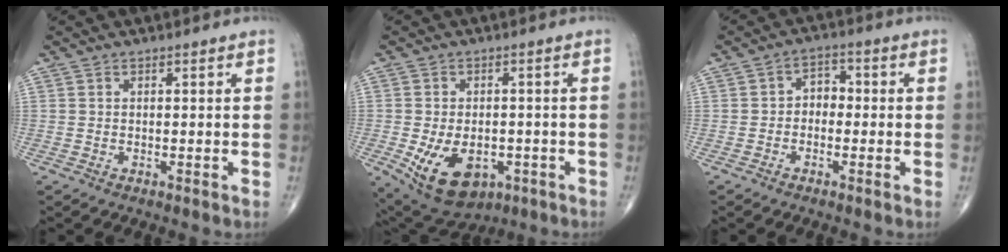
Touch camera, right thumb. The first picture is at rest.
{"total": 12.6, "force": [-4.2, 7.9, 8.8], "torque": [-0.137, 0.004, -0.048]}
{"total": 3.8, "force": [-0.7, 2.9, 2.4], "torque": [-0.015, 0.019, -0.025]}